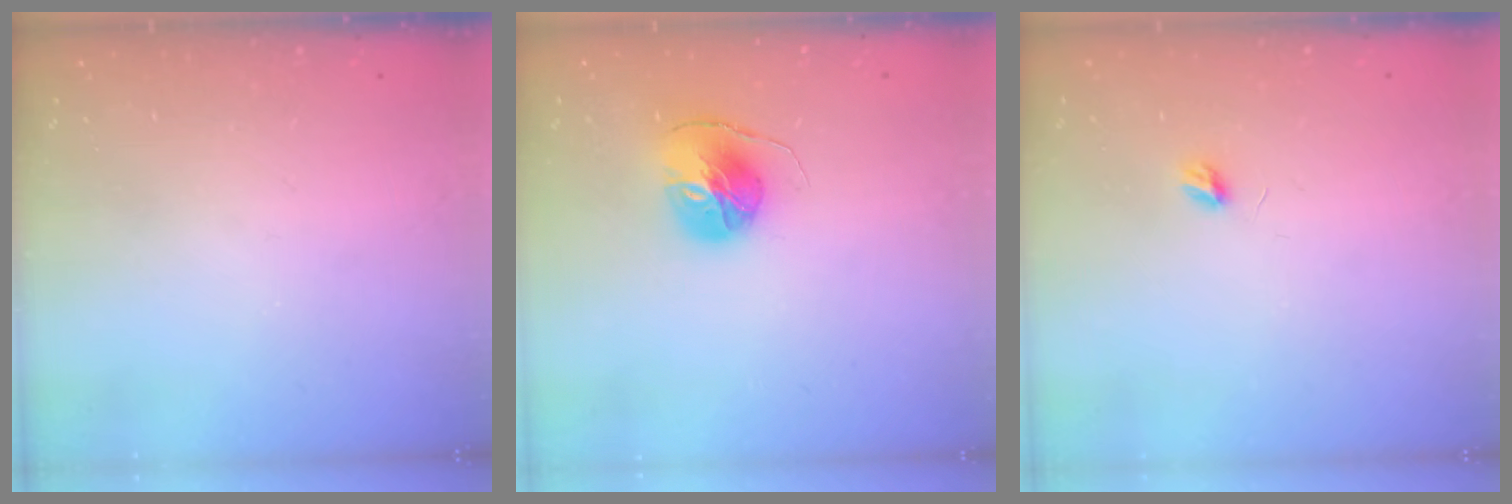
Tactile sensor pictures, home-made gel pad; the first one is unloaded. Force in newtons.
{"total": 10.1, "press": 10.1, "slide": 0.2}
{"total": 3.7, "press": 3.7, "slide": 0.3}